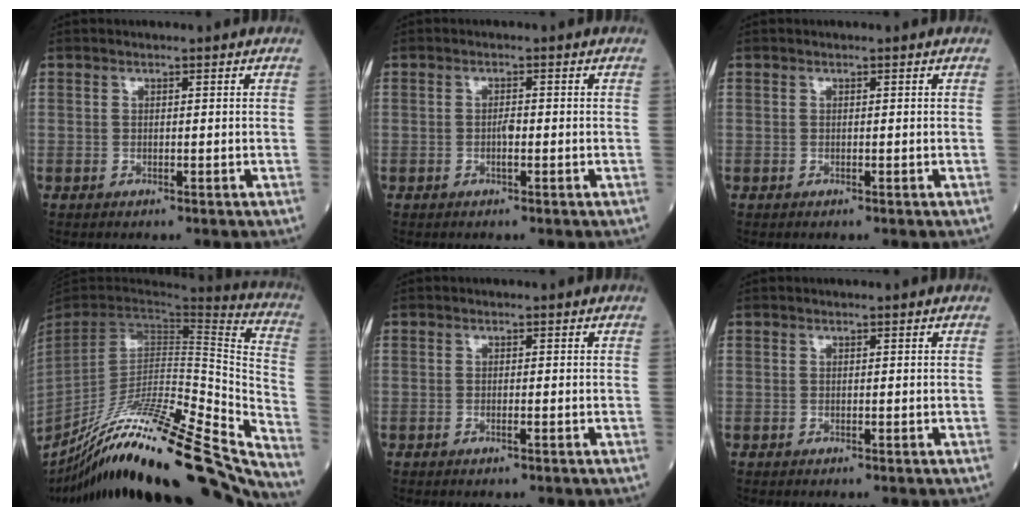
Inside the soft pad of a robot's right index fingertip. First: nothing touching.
{"total": 1.5, "force": [-0.3, 0.3, 1.4], "torque": [-0.027, 0.001, -0.007]}
{"total": 0.0}
{"total": 38.0, "force": [-31.5, 2.0, 21.2], "torque": [-0.260, -0.071, -0.472]}
{"total": 0.9, "force": [-0.4, 0.0, 0.8], "torque": [-0.017, -0.002, -0.007]}
{"total": 0.0}